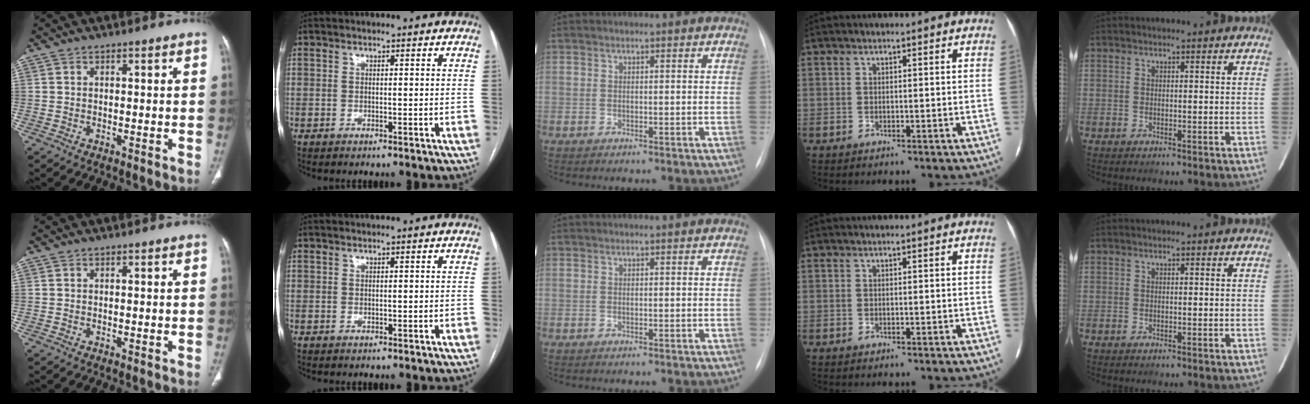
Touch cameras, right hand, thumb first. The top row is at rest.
{}